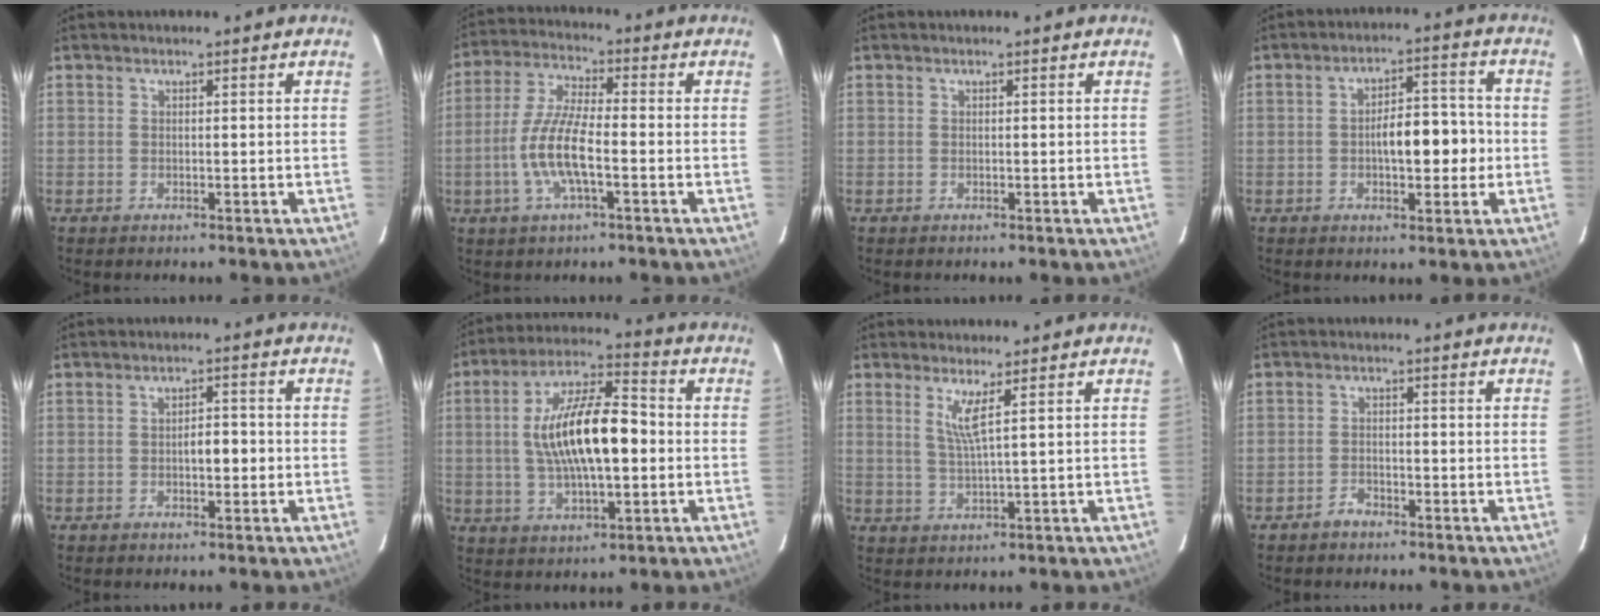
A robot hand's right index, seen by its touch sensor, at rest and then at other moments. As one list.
[{"total": 10.5, "force": [-2.8, 2.6, 9.8], "torque": [-0.207, -0.001, -0.057]}, {"total": 0.0}, {"total": 8.0, "force": [-1.3, 3.3, 7.2], "torque": [-0.120, 0.014, -0.014]}, {"total": 3.2, "force": [-0.6, 1.4, 2.8], "torque": [-0.046, 0.007, -0.009]}, {"total": 16.3, "force": [-0.1, 5.8, 15.3], "torque": [-0.281, 0.016, 0.000]}, {"total": 3.8, "force": [1.9, -0.6, 3.2], "torque": [-0.065, -0.013, 0.037]}, {"total": 2.2, "force": [-1.8, 1.1, 0.5], "torque": [-0.009, 0.004, -0.030]}]